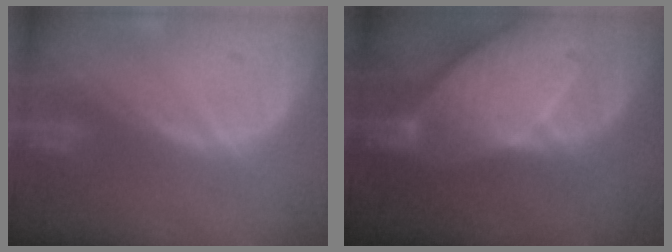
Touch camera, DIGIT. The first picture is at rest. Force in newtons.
{"total": 10.4, "press": 9.1, "slide": 5.0}